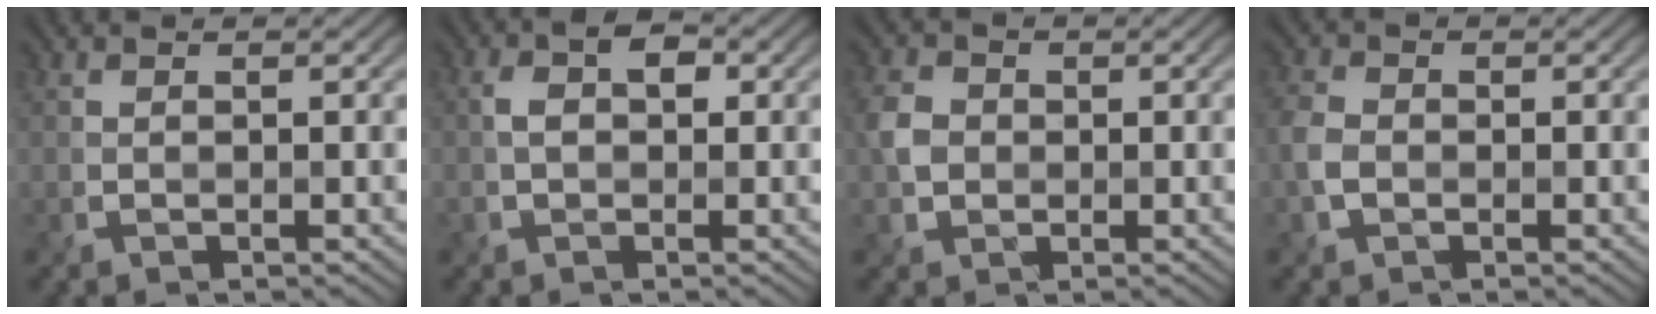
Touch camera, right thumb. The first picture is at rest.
{"total": 3.5, "force": [0.4, 2.2, 2.6], "torque": [-0.046, 0.004, -0.002]}
{"total": 3.1, "force": [-0.2, 2.8, 1.3], "torque": [-0.033, 0.001, -0.014]}
{"total": 3.0, "force": [-0.9, 2.4, 1.6], "torque": [-0.046, -0.003, -0.027]}